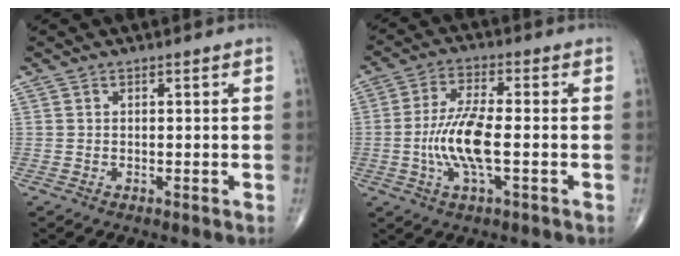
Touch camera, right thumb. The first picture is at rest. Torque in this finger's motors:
{"motor_torque": [1.43, 1.35, 1.42, -0.13, 0.14]}